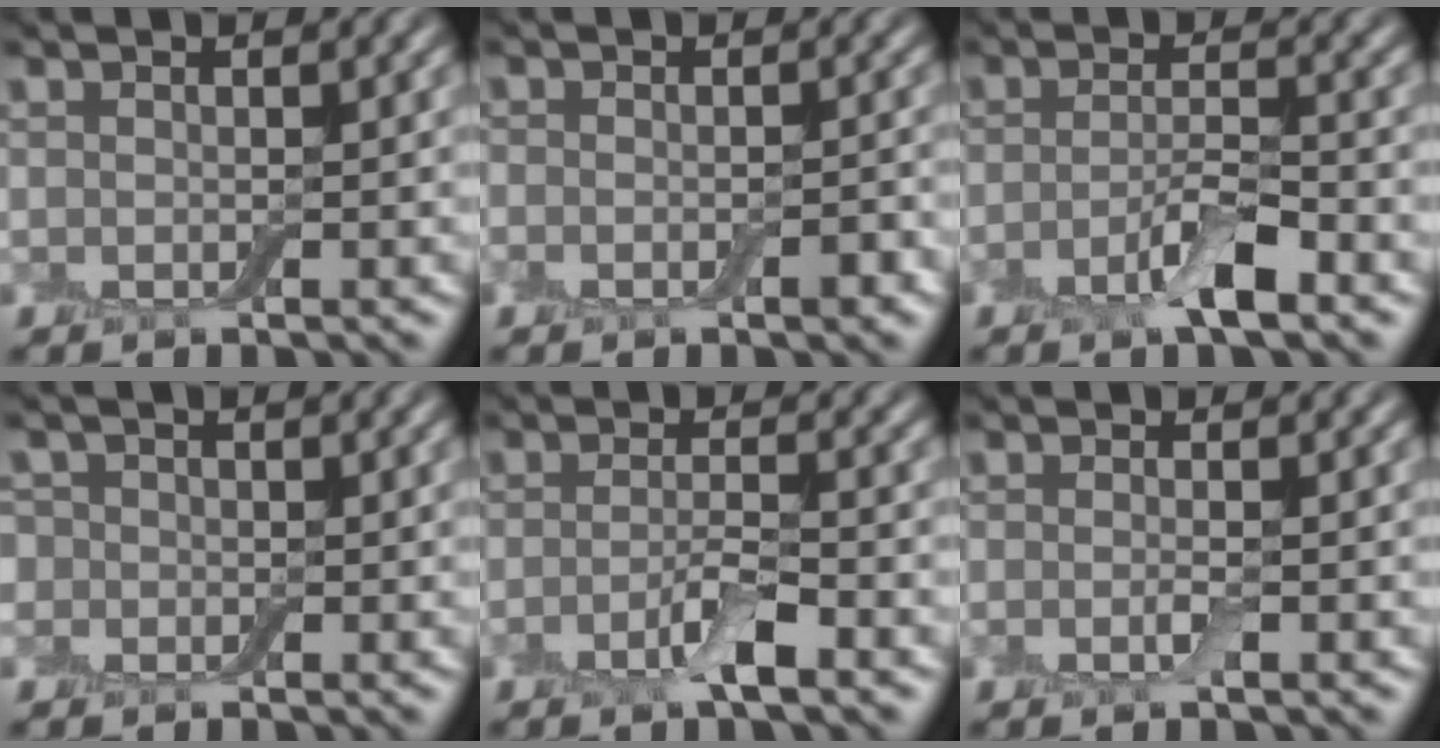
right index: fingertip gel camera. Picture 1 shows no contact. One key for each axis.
{"total": 2.1, "fx": -1.0, "fy": 1.1, "fz": 1.4, "tx": -0.025, "ty": 0.001, "tz": -0.021}
{"total": 3.6, "fx": -1.9, "fy": 0.9, "fz": 2.9, "tx": -0.056, "ty": 0.005, "tz": -0.042}
{"total": 3.1, "fx": 0.6, "fy": 2.8, "fz": 1.1, "tx": -0.007, "ty": 0.019, "tz": -0.030}
{"total": 3.0, "fx": -1.5, "fy": 0.7, "fz": 2.5, "tx": -0.047, "ty": 0.004, "tz": -0.035}
{"total": 1.1, "fx": -0.4, "fy": 0.2, "fz": 1.0, "tx": -0.021, "ty": -0.006, "tz": -0.010}